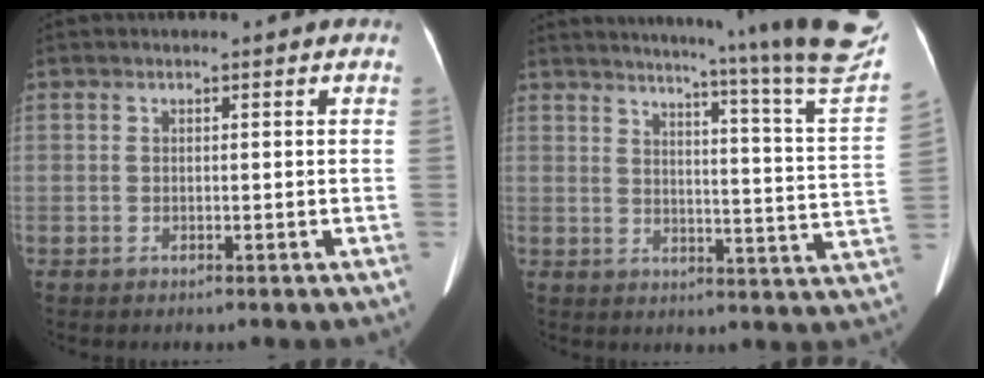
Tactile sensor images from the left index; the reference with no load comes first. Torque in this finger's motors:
{"motor_torque": [1.13, -1.01, 0.52, 0.12]}